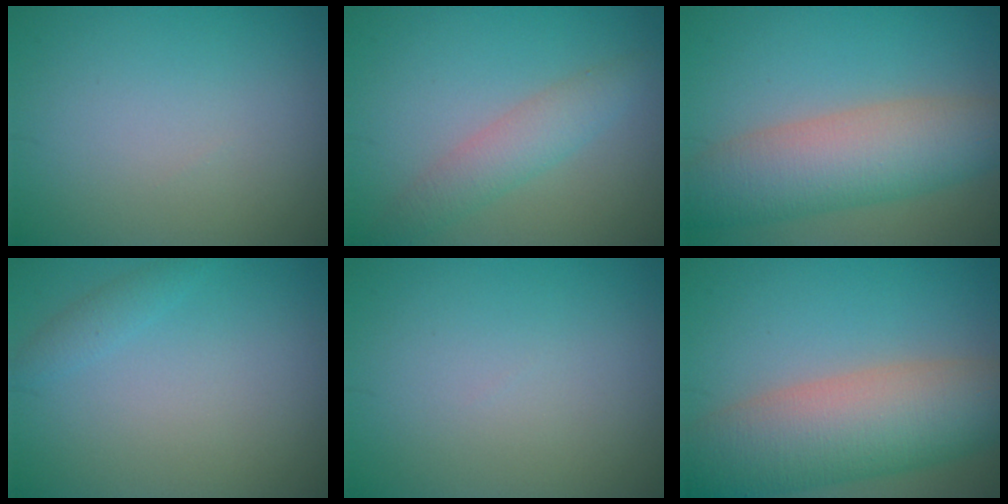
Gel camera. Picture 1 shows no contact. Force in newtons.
{"total": 2.9, "press": 2.9, "slide": 0.1}
{"total": 8.0, "press": 8.0, "slide": 0.4}
{"total": 1.2, "press": 1.2, "slide": 0.1}
{"total": 0.0}
{"total": 10.4, "press": 10.4, "slide": 0.5}